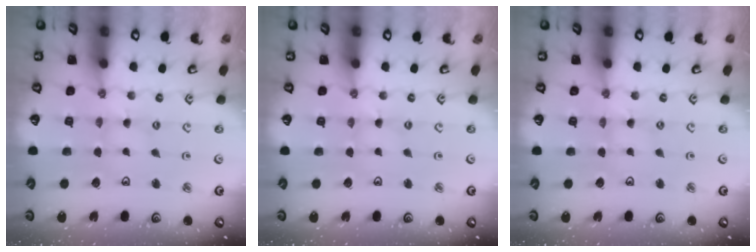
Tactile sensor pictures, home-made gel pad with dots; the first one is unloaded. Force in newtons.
{"total": 0.0}
{"total": 0.0}